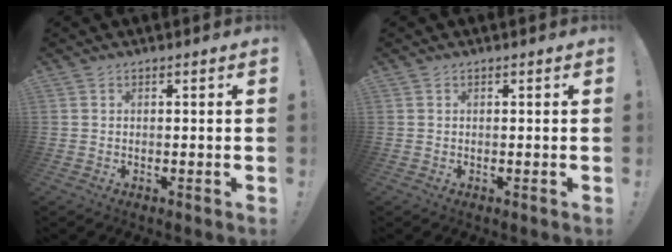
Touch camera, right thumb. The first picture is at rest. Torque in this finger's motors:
{"motor_torque": [0.00, -0.03, -0.09, 0.08, 0.00]}